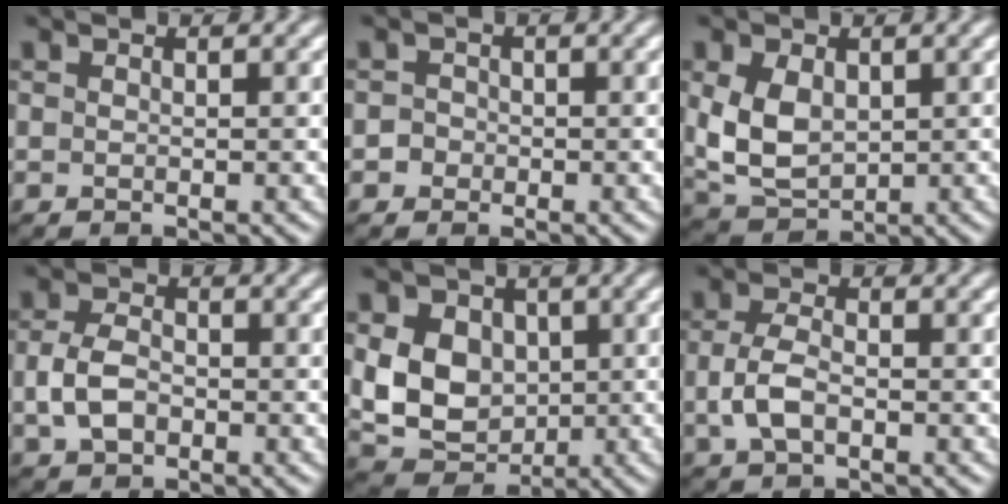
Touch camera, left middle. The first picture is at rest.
{"total": 1.2, "force": [-0.3, 1.1, 0.2], "torque": [0.009, 0.000, -0.013]}
{"total": 5.2, "force": [0.6, 3.6, 3.7], "torque": [-0.084, -0.002, 0.016]}
{"total": 3.5, "force": [-0.7, 2.5, 2.4], "torque": [-0.052, 0.001, -0.017]}
{"total": 7.2, "force": [0.6, 5.7, 4.4], "torque": [-0.092, -0.004, 0.006]}
{"total": 3.1, "force": [-0.7, 1.8, 2.5], "torque": [-0.055, 0.002, -0.018]}